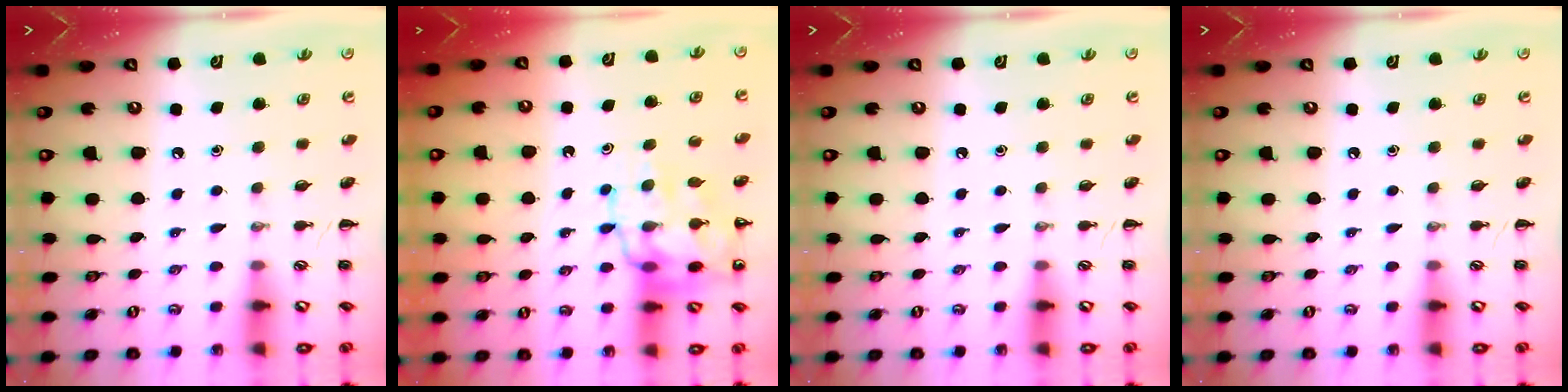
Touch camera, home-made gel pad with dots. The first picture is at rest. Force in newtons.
{"total": 18.7, "press": 18.4, "slide": 3.4}
{"total": 0.0}
{"total": 0.0}